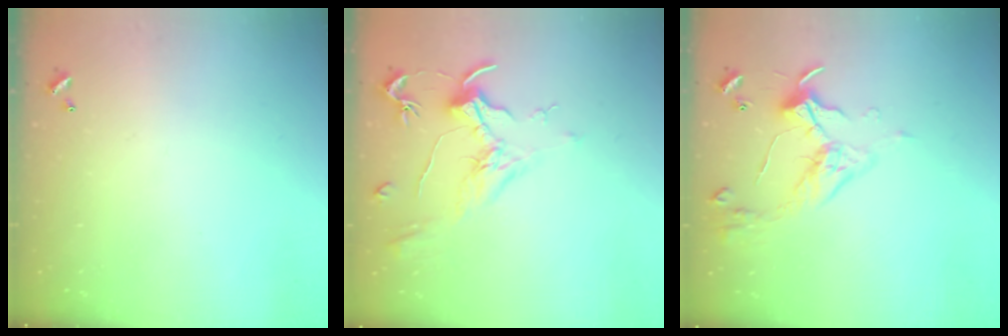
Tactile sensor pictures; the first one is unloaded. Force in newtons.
{"total": 2.0, "press": 1.8, "slide": 0.8}
{"total": 3.2, "press": 3.2, "slide": 0.6}